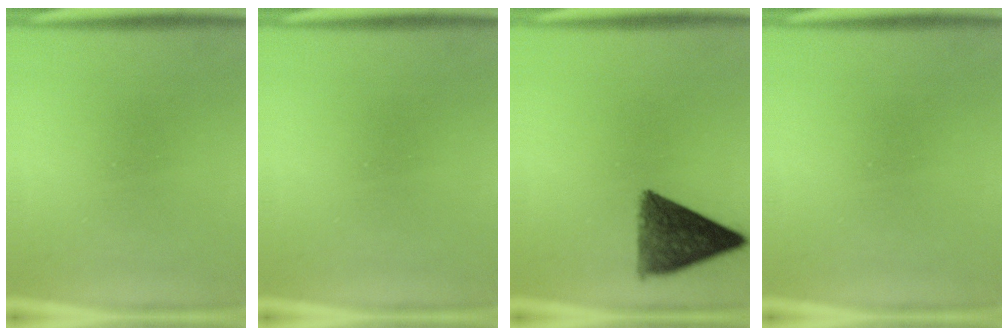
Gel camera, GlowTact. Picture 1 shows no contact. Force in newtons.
{"total": 0.0}
{"total": 10.4}
{"total": 0.0}